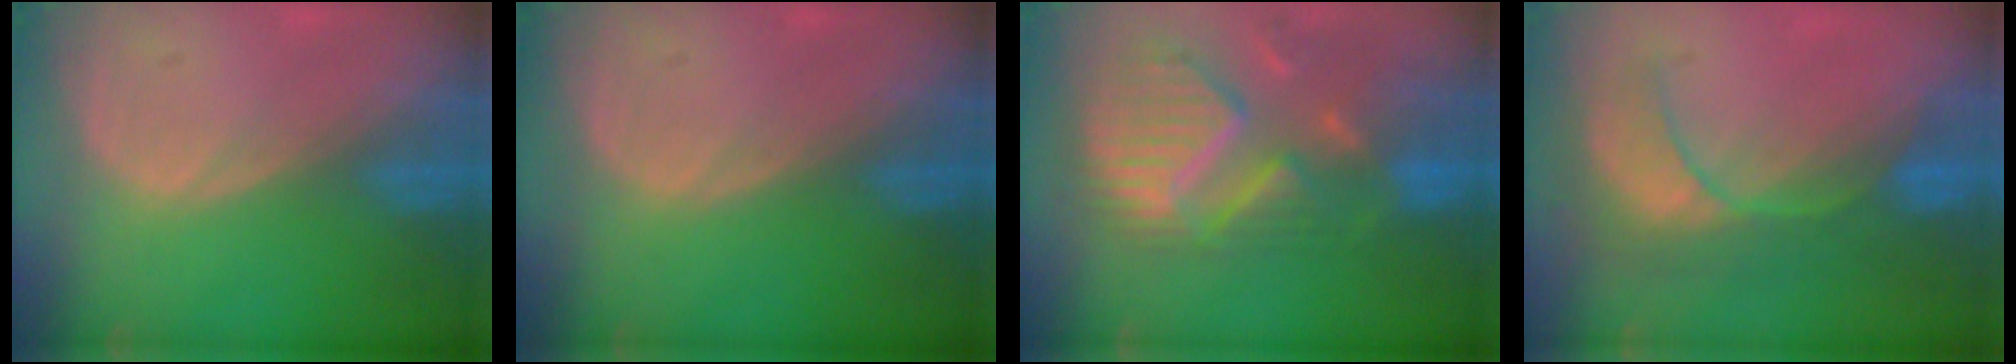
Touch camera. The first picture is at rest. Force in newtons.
{"total": 0.0}
{"total": 12.4, "press": 10.6, "slide": 6.5}
{"total": 8.6, "press": 7.7, "slide": 3.7}